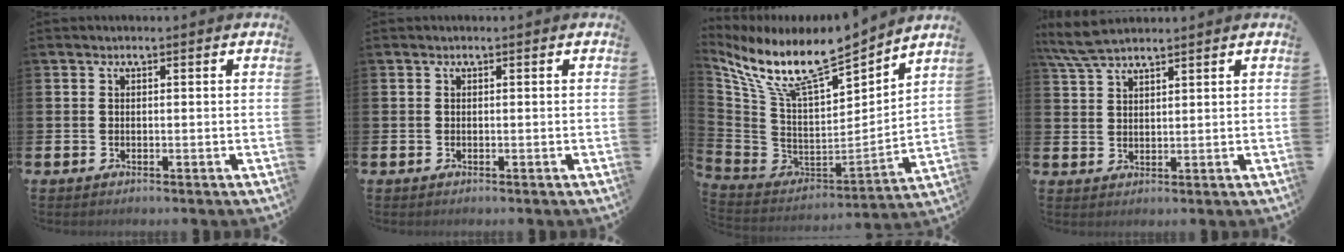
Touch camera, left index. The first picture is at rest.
{"total": 0.0}
{"total": 11.2, "force": [9.6, 1.9, 5.4], "torque": [-0.149, -0.072, 0.167]}
{"total": 5.1, "force": [4.5, 1.1, 2.0], "torque": [-0.051, -0.010, 0.084]}